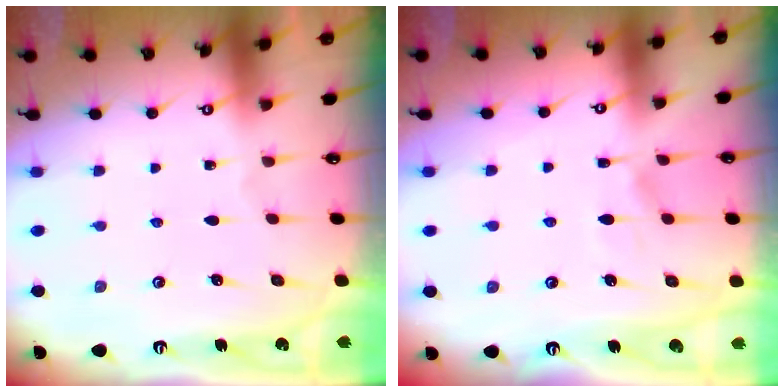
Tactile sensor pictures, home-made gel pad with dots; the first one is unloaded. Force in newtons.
{"total": 5.4, "press": 5.4, "slide": 0.7}